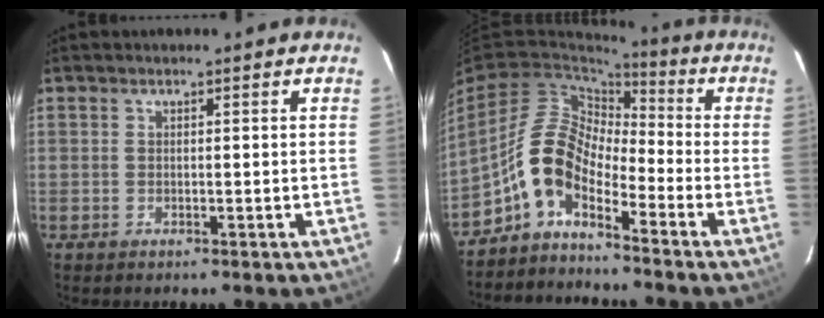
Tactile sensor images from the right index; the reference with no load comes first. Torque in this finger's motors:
{"motor_torque": [1.48, -0.66, 0.76, 0.12]}